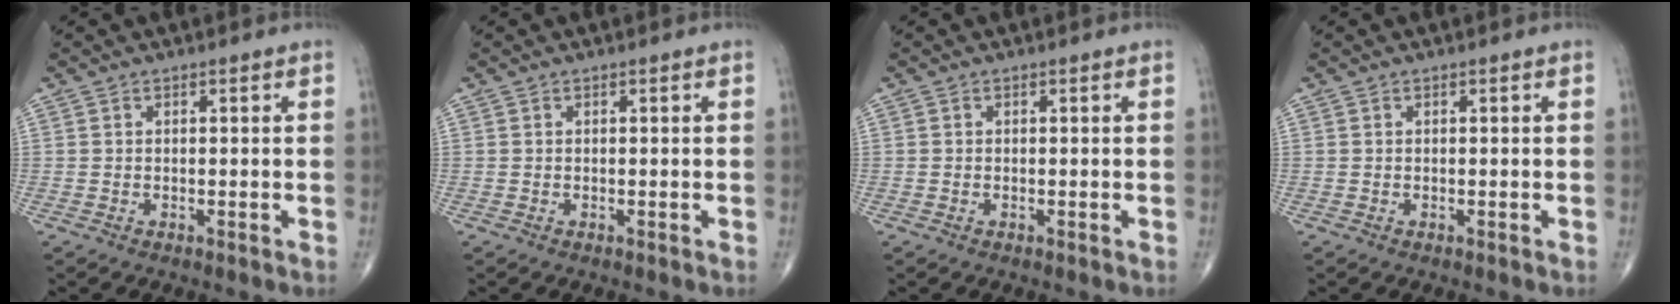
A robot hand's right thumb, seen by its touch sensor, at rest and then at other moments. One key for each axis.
{"total": 0.0}
{"total": 0.0}
{"total": 0.0}